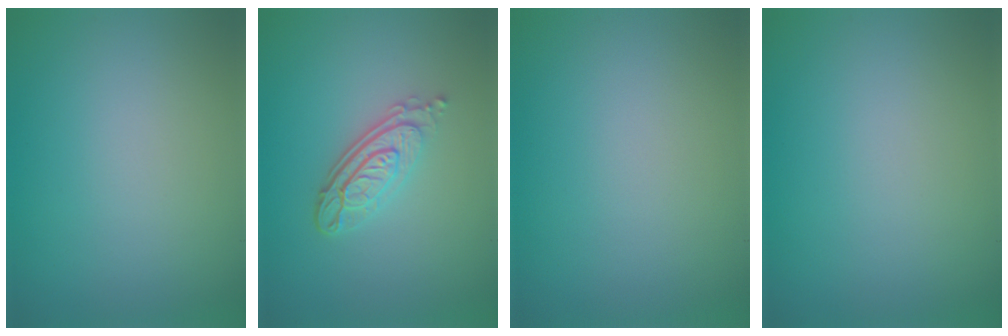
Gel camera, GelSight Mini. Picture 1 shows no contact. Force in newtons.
{"total": 4.2, "press": 3.0, "slide": 3.0}
{"total": 0.0}
{"total": 0.0}